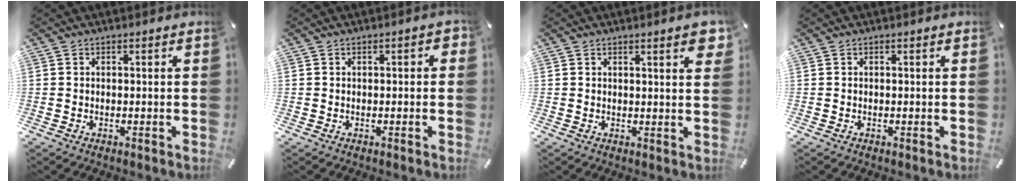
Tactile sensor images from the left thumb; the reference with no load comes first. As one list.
[{"total": 1.7, "force": [-0.4, 0.9, 1.4], "torque": [-0.024, 0.005, -0.006]}, {"total": 3.7, "force": [2.0, 0.7, 3.0], "torque": [-0.046, -0.007, 0.031]}, {"total": 0.0}]